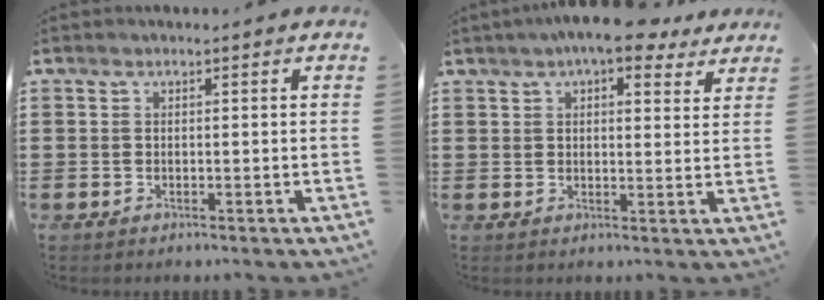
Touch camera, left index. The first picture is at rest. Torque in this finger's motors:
{"motor_torque": [2.14, 0.00, 1.05, 0.21]}